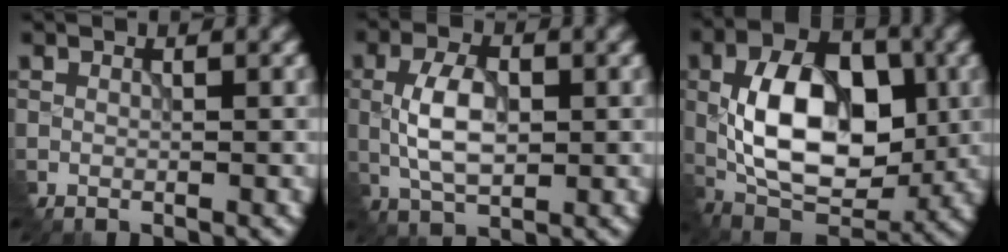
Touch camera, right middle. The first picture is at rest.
{"total": 4.8, "force": [-0.5, 2.5, 4.1], "torque": [-0.090, 0.003, -0.009]}
{"total": 10.6, "force": [-0.4, 6.2, 8.5], "torque": [-0.145, 0.006, -0.010]}